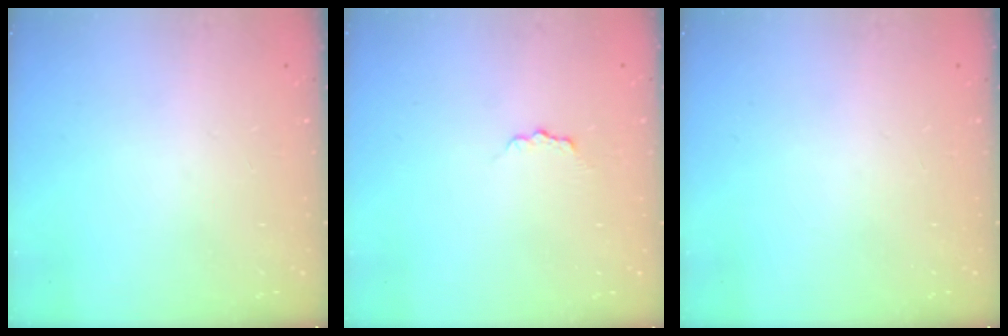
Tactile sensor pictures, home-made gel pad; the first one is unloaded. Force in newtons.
{"total": 2.9, "press": 2.9, "slide": 0.3}
{"total": 0.0}